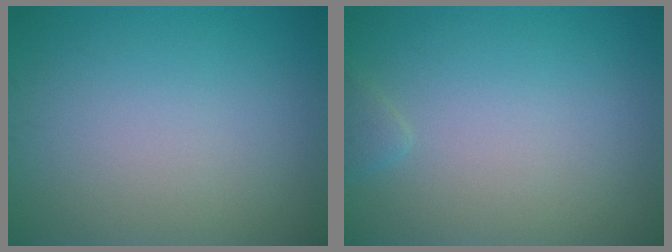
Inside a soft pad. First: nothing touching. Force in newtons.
{"total": 0.8, "press": 0.8, "slide": 0.1}